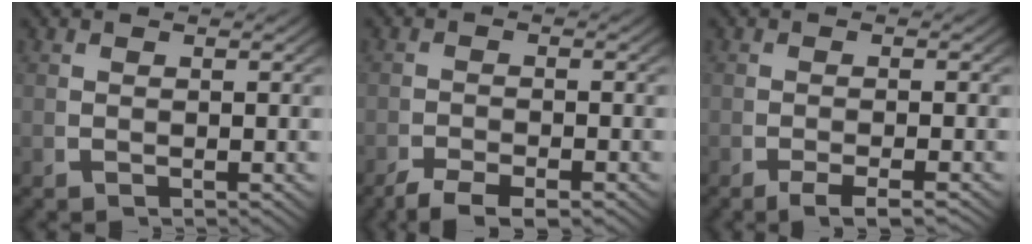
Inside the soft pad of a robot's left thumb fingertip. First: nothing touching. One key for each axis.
{"total": 3.2, "fx": -2.6, "fy": 1.1, "fz": 1.5, "tx": -0.022, "ty": -0.012, "tz": -0.043}
{"total": 2.4, "fx": -1.8, "fy": 0.6, "fz": 1.5, "tx": -0.027, "ty": -0.005, "tz": -0.029}